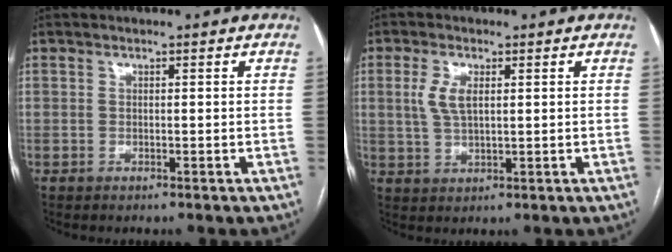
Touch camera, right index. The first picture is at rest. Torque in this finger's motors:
{"motor_torque": [0.60, 0.17, 0.39, 0.12]}